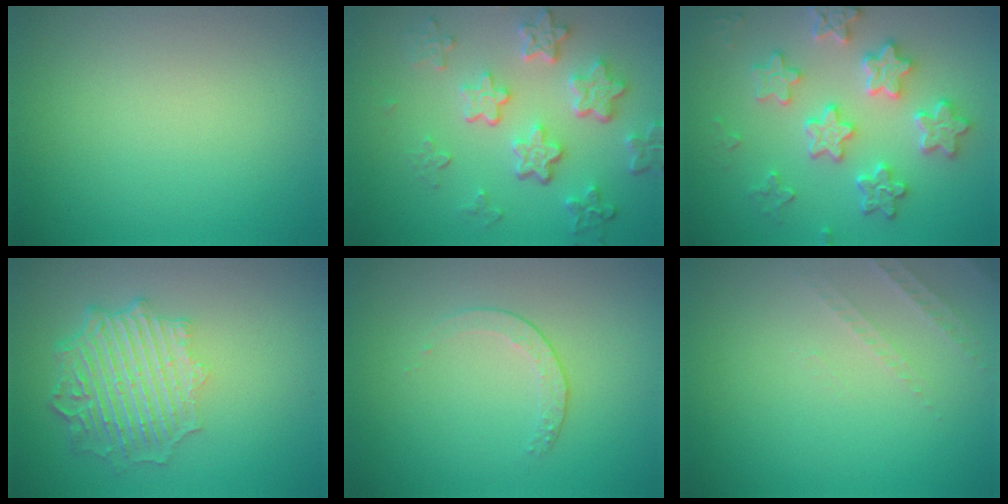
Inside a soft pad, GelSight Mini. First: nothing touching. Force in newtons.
{"total": 5.7, "press": 4.3, "slide": 3.7}
{"total": 4.6, "press": 4.5, "slide": 1.0}
{"total": 6.1, "press": 4.6, "slide": 4.0}
{"total": 1.5, "press": 0.9, "slide": 1.2}
{"total": 1.5, "press": 1.4, "slide": 0.4}